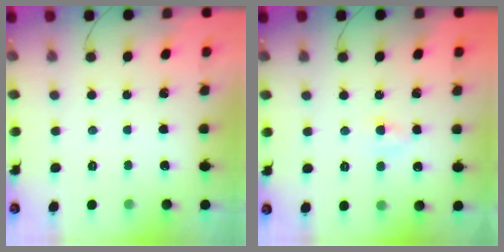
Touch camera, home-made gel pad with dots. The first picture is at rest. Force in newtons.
{"total": 3.0, "press": 2.8, "slide": 1.2}